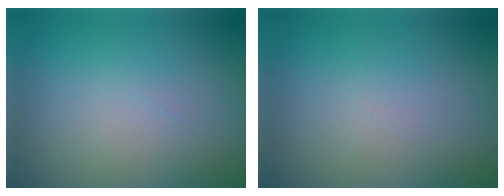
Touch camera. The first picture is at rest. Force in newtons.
{"total": 0.0}